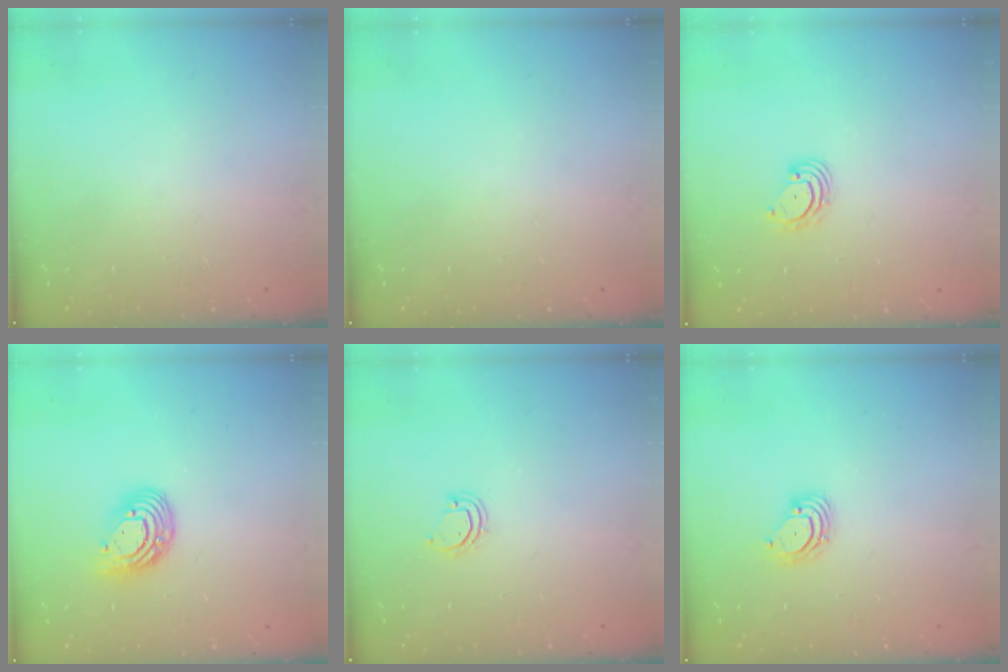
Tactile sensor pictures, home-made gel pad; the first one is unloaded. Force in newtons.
{"total": 0.0}
{"total": 3.2, "press": 3.2, "slide": 0.4}
{"total": 10.1, "press": 10.1, "slide": 0.9}
{"total": 3.6, "press": 3.6, "slide": 0.2}
{"total": 3.3, "press": 3.3, "slide": 0.3}